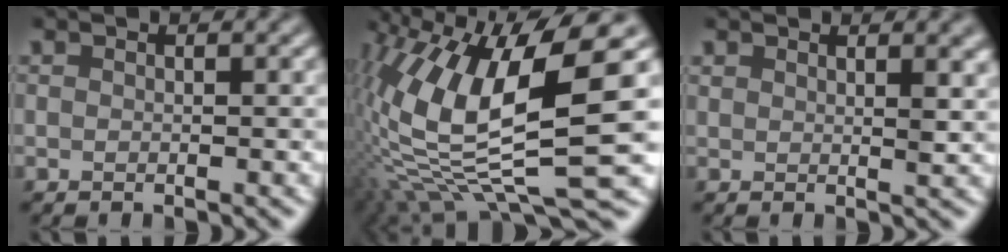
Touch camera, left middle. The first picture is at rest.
{"total": 13.4, "force": [1.3, 3.9, 12.7], "torque": [-0.256, -0.001, 0.027]}
{"total": 2.7, "force": [1.7, 0.9, 1.9], "torque": [-0.013, 0.001, 0.026]}